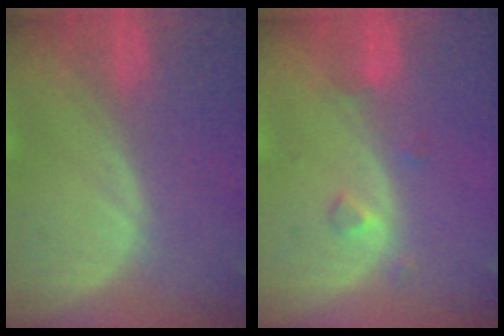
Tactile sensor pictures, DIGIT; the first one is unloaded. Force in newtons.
{"total": 1.8, "press": 1.8, "slide": 0.1}